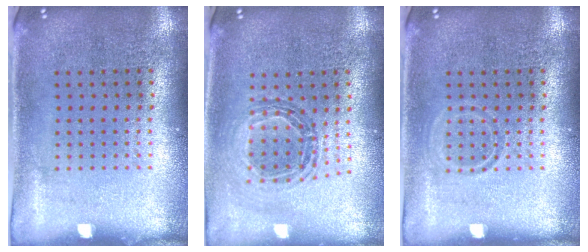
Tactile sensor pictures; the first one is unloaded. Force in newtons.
{"total": 0.8, "press": 0.8, "slide": 0.1}
{"total": 0.9, "press": 0.9, "slide": 0.2}